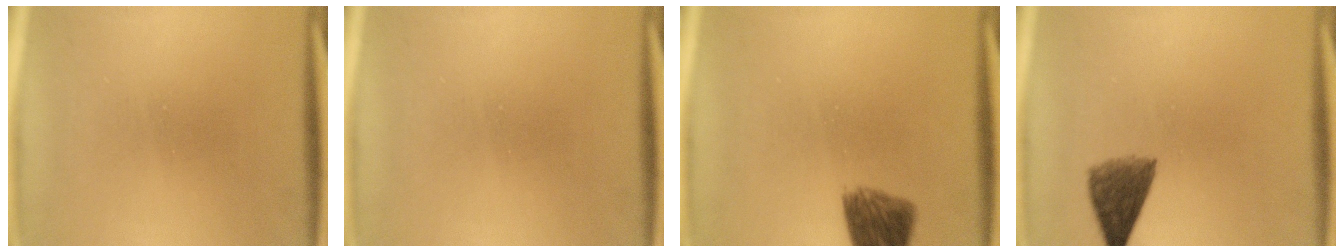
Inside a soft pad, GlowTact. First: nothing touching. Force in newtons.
{"total": 0.0}
{"total": 6.5}
{"total": 5.5}